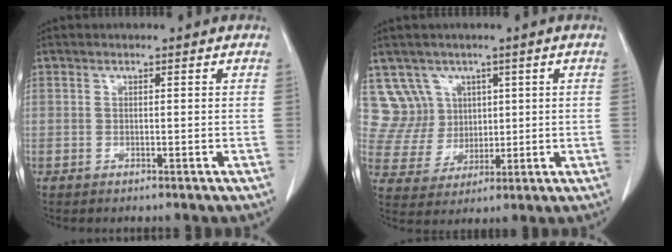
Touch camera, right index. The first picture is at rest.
{"total": 7.7, "force": [3.8, 6.7, -0.2], "torque": [0.004, 0.025, 0.085]}